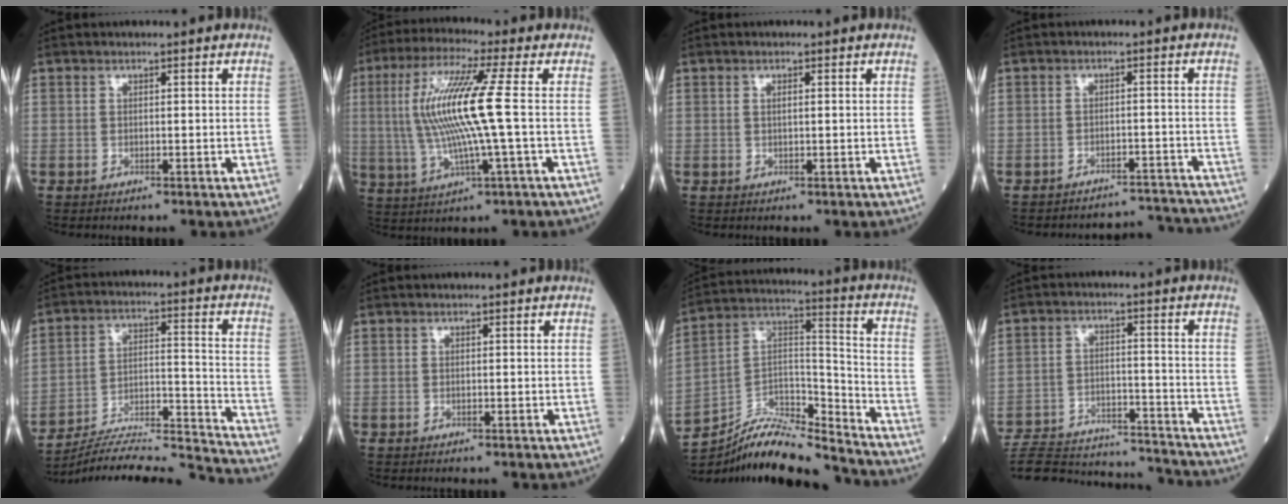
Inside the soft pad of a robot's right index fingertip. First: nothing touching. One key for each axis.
{"total": 13.2, "fx": 0.9, "fy": -0.1, "fz": 13.2, "tx": -0.283, "ty": 0.009, "tz": 0.015}
{"total": 0.8, "fx": 0.3, "fy": 0.1, "fz": 0.7, "tx": -0.018, "ty": 0.001, "tz": 0.007}
{"total": 8.4, "fx": -8.2, "fy": 0.4, "fz": -1.3, "tx": 0.025, "ty": 0.023, "tz": -0.096}
{"total": 18.1, "fx": -17.5, "fy": -1.4, "fz": 4.6, "tx": -0.082, "ty": 0.018, "tz": -0.272}
{"total": 0.0}
{"total": 15.0, "fx": -14.2, "fy": 1.8, "fz": 4.6, "tx": -0.076, "ty": 0.046, "tz": -0.249}
{"total": 20.4, "fx": -19.6, "fy": 2.8, "fz": 5.2, "tx": -0.122, "ty": -0.007, "tz": -0.285}